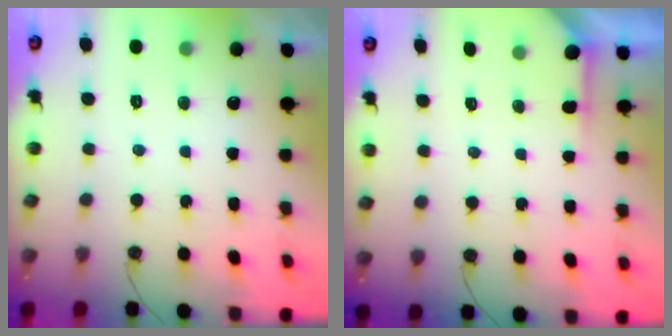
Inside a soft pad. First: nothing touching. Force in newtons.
{"total": 4.0, "press": 3.9, "slide": 0.2}